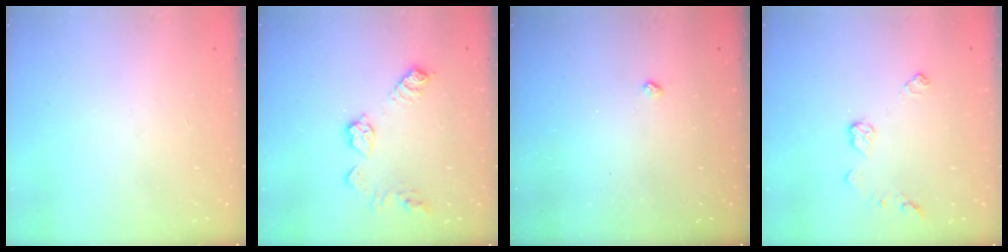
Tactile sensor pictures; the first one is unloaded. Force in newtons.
{"total": 10.7, "press": 10.7, "slide": 0.4}
{"total": 2.5, "press": 2.4, "slide": 0.5}
{"total": 7.2, "press": 7.2, "slide": 0.2}